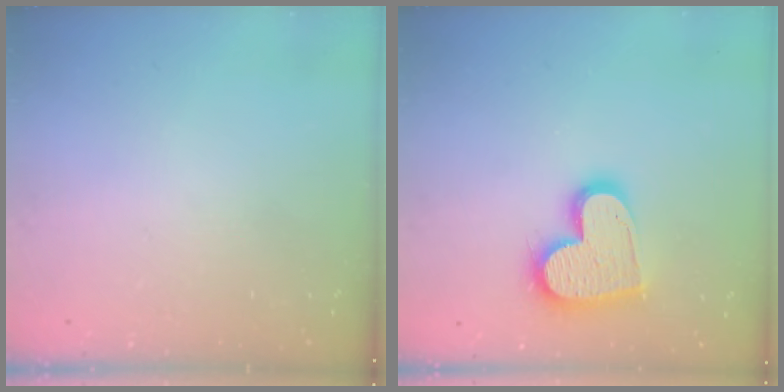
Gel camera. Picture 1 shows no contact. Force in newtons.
{"total": 16.9, "press": 16.9, "slide": 1.5}